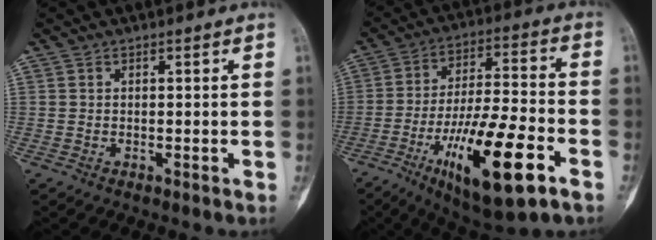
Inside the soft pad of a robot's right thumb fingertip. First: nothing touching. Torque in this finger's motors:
{"motor_torque": [0.54, 0.23, 2.17, -0.60, 0.60]}